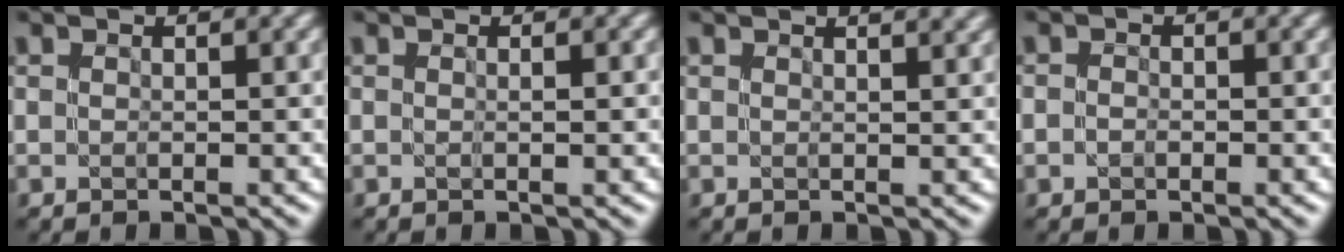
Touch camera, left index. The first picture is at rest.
{"total": 0.7, "force": [0.0, 0.1, 0.6], "torque": [-0.008, 0.001, -0.001]}
{"total": 2.3, "force": [1.9, 0.7, 1.1], "torque": [-0.002, 0.002, 0.011]}
{"total": 0.9, "force": [-0.3, 0.7, 0.4], "torque": [-0.006, -0.003, -0.008]}